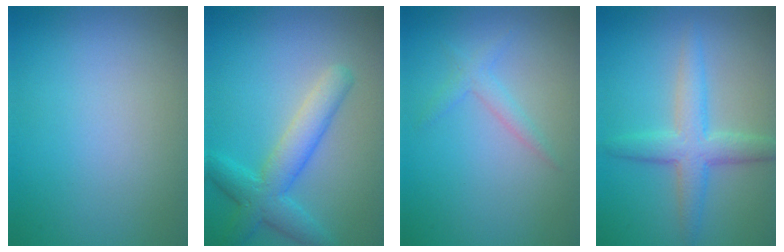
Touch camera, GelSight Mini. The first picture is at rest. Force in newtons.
{"total": 4.6, "press": 4.6, "slide": 0.1}
{"total": 1.4, "press": 1.4, "slide": 0.0}
{"total": 4.1, "press": 4.1, "slide": 0.0}